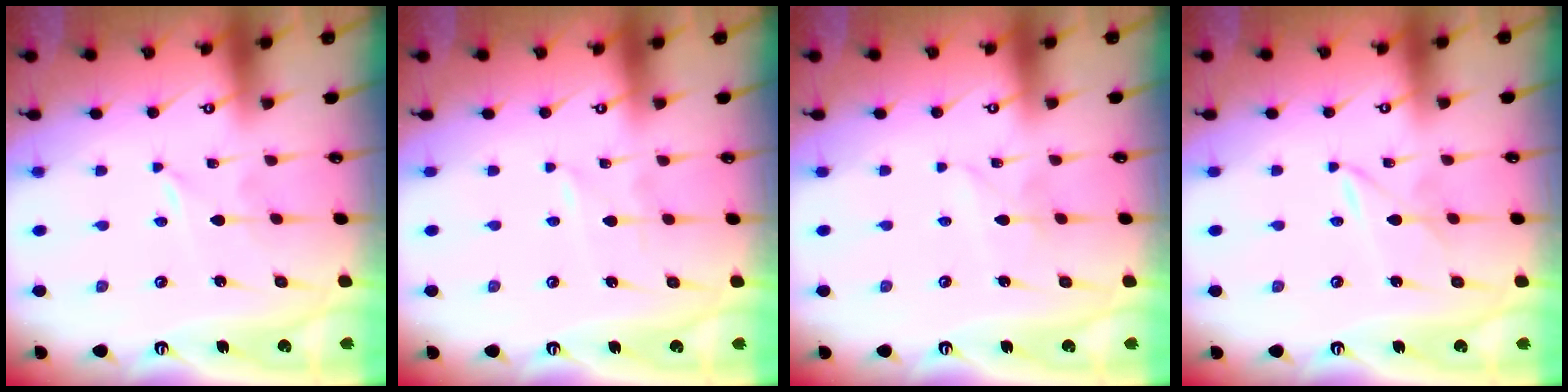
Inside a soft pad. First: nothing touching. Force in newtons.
{"total": 0.0}
{"total": 2.0, "press": 1.9, "slide": 0.2}
{"total": 2.1, "press": 2.1, "slide": 0.4}